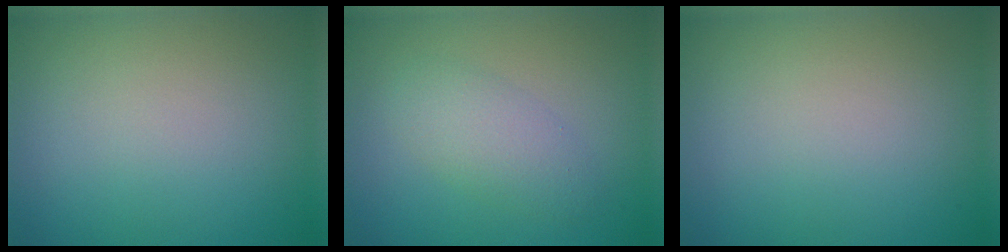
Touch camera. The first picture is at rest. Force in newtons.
{"total": 2.9, "press": 2.9, "slide": 0.1}
{"total": 0.0}